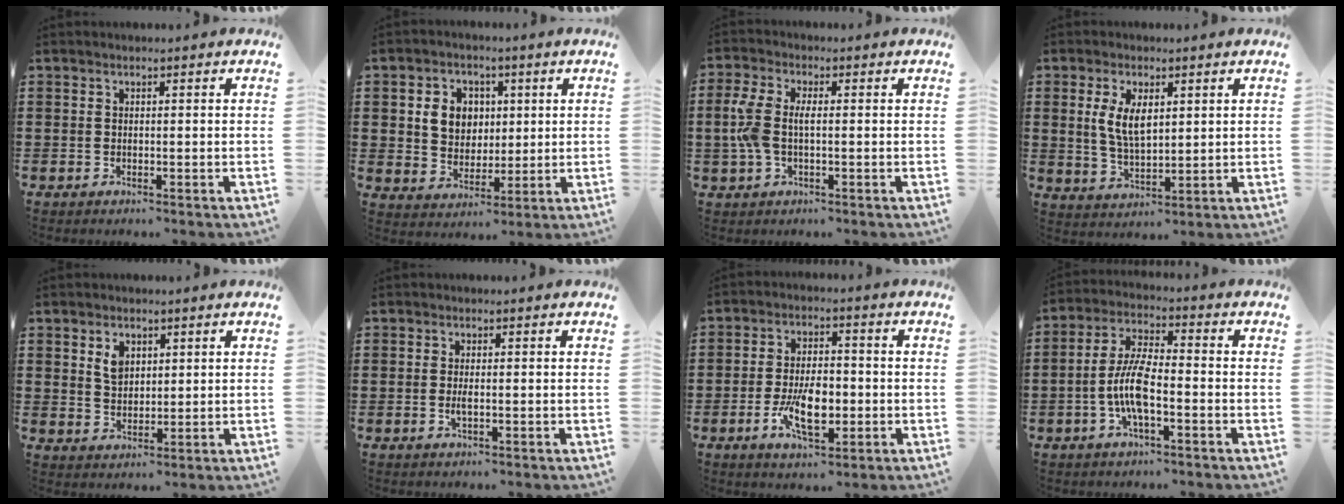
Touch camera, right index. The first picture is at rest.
{"total": 6.1, "force": [1.5, 5.4, 2.4], "torque": [-0.056, 0.012, 0.021]}
{"total": 5.4, "force": [-0.1, 2.6, 4.7], "torque": [-0.124, -0.006, -0.013]}
{"total": 6.1, "force": [1.5, 3.0, 5.1], "torque": [-0.098, 0.005, 0.024]}
{"total": 3.6, "force": [1.7, 2.4, 2.0], "torque": [-0.049, 0.008, 0.030]}
{"total": 1.6, "force": [-0.3, 0.4, 1.5], "torque": [-0.035, -0.004, -0.007]}
{"total": 8.2, "force": [-2.2, 4.1, 6.8], "torque": [-0.133, -0.001, -0.042]}
{"total": 7.8, "force": [-2.2, 2.4, 7.1], "torque": [-0.168, -0.012, -0.049]}